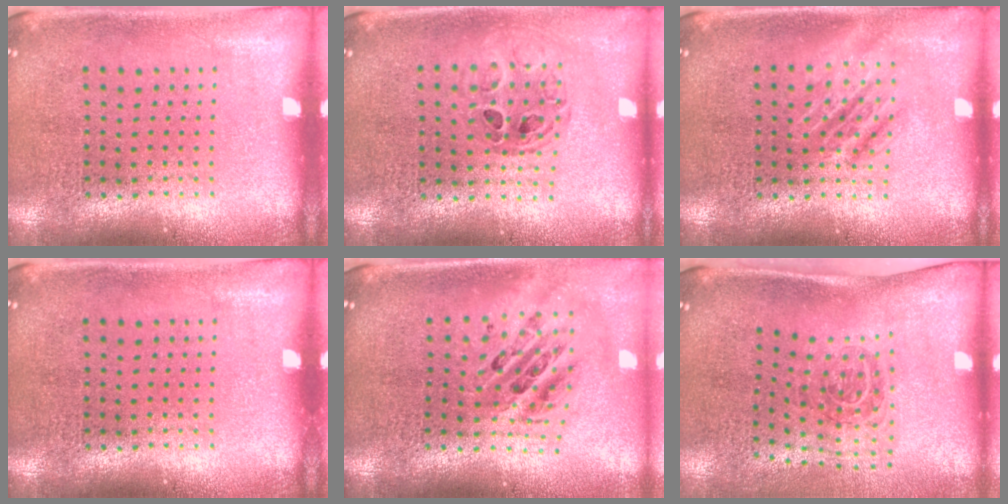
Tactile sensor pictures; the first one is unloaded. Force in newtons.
{"total": 0.8, "press": 0.8, "slide": 0.0}
{"total": 1.2, "press": 1.2, "slide": 0.2}
{"total": 0.0}
{"total": 2.4, "press": 1.8, "slide": 1.5}
{"total": 1.9, "press": 1.2, "slide": 1.5}